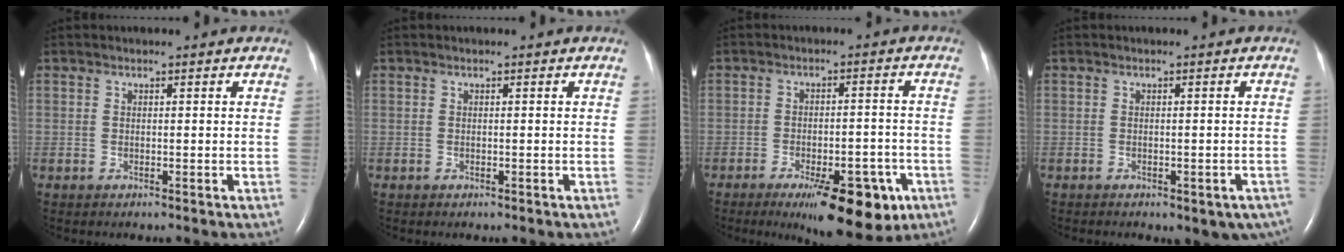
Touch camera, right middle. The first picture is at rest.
{"total": 0.0}
{"total": 12.2, "force": [-7.2, 4.1, 9.0], "torque": [-0.118, -0.002, -0.099]}
{"total": 6.4, "force": [-4.6, 2.8, 3.5], "torque": [-0.025, 0.008, -0.055]}